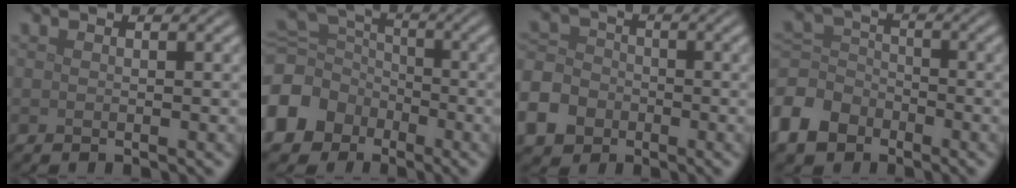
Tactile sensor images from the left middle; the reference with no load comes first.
{"total": 8.5, "force": [-3.9, 6.8, 3.3], "torque": [-0.102, -0.019, -0.084]}
{"total": 6.8, "force": [-3.7, 5.1, 2.3], "torque": [-0.053, -0.018, -0.076]}
{"total": 6.5, "force": [-3.9, 4.5, 2.5], "torque": [-0.059, 0.002, -0.101]}